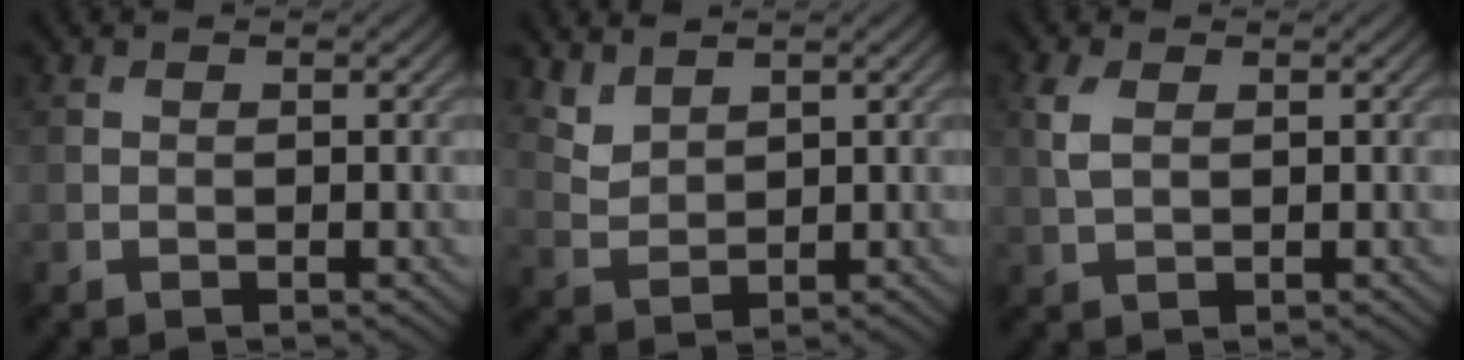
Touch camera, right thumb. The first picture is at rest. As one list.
[{"total": 3.1, "force": [2.5, 1.2, 1.2], "torque": [-0.038, -0.004, 0.064]}, {"total": 2.8, "force": [0.9, 1.6, 2.2], "torque": [-0.061, 0.003, 0.018]}]